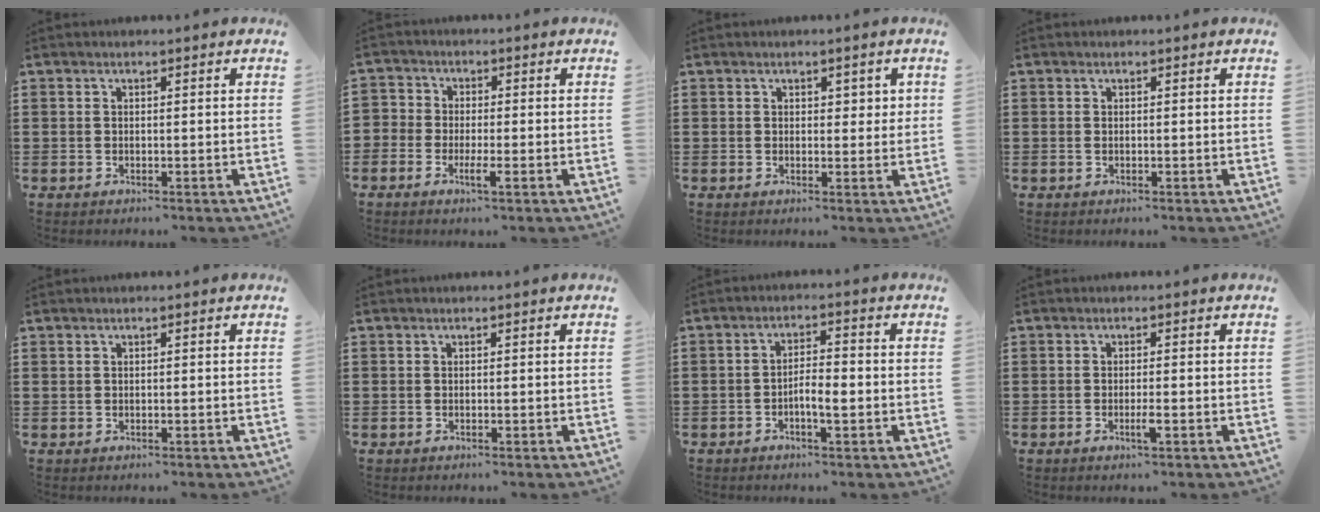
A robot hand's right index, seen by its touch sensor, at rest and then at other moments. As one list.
[{"total": 2.2, "force": [-1.2, 1.2, 1.4], "torque": [-0.030, 0.005, -0.026]}, {"total": 1.7, "force": [0.9, 1.2, 0.7], "torque": [-0.001, 0.001, 0.011]}, {"total": 0.0}, {"total": 0.0}, {"total": 0.0}, {"total": 3.3, "force": [-1.2, 0.6, 3.1], "torque": [-0.061, -0.001, -0.025]}, {"total": 2.0, "force": [-0.8, 0.0, 1.9], "torque": [-0.039, -0.005, -0.017]}]